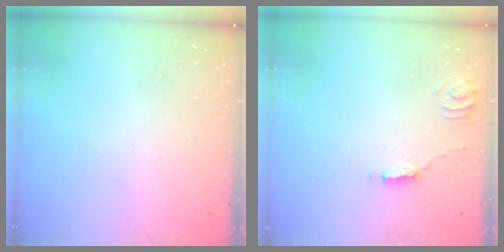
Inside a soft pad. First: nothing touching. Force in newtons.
{"total": 2.5, "press": 2.5, "slide": 0.2}